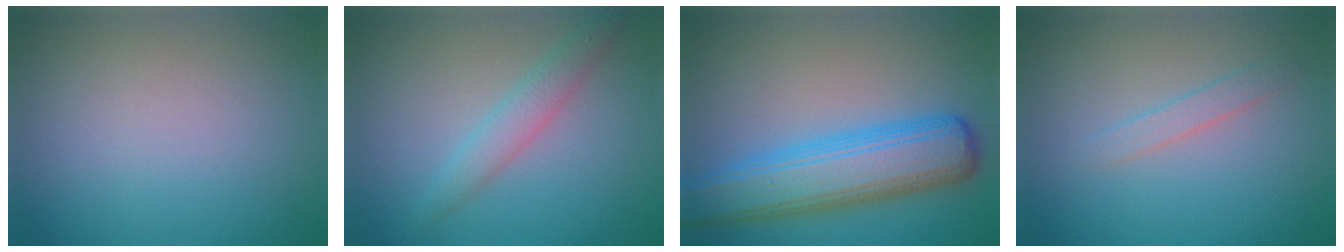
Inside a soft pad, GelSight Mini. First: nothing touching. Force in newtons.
{"total": 2.3, "press": 2.3, "slide": 0.1}
{"total": 7.8, "press": 7.8, "slide": 0.2}
{"total": 1.2, "press": 1.2, "slide": 0.1}